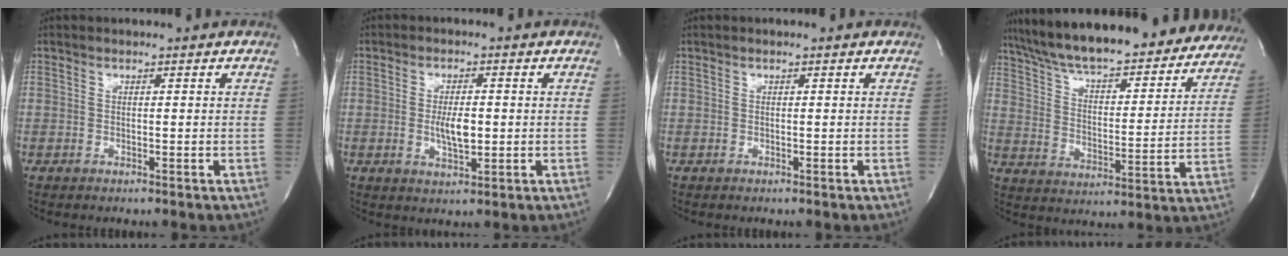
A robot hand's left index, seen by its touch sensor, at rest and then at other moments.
{"total": 4.5, "force": [-0.4, 1.5, 4.2], "torque": [-0.079, -0.004, -0.003]}
{"total": 0.0}
{"total": 31.7, "force": [28.0, 7.2, 13.1], "torque": [-0.224, -0.029, 0.371]}